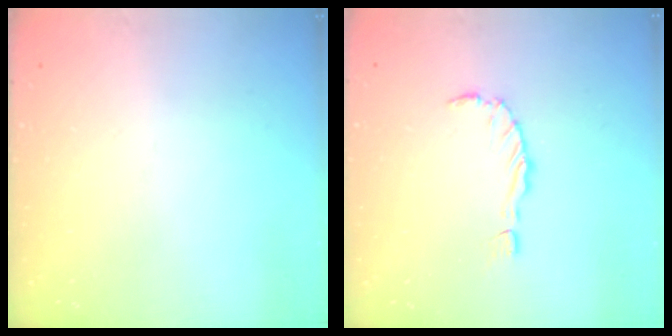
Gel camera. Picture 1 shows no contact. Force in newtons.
{"total": 0.0}